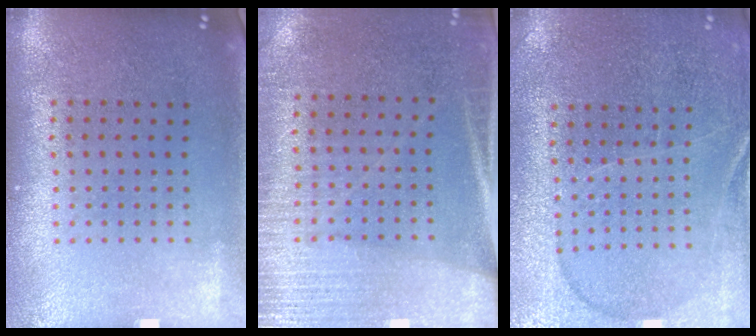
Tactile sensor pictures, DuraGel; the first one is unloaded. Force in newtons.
{"total": 2.8, "press": 2.5, "slide": 1.3}
{"total": 1.3, "press": 1.2, "slide": 0.3}